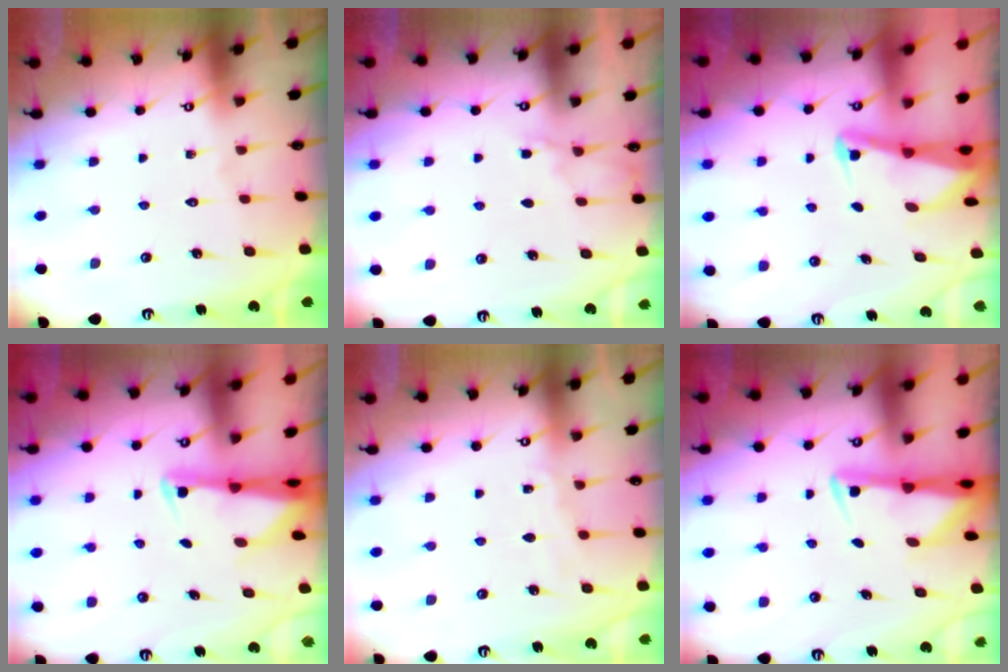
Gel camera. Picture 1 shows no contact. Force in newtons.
{"total": 3.3, "press": 3.3, "slide": 0.4}
{"total": 2.5, "press": 2.4, "slide": 0.6}
{"total": 2.6, "press": 2.6, "slide": 0.5}
{"total": 4.5, "press": 4.4, "slide": 0.6}
{"total": 2.8, "press": 2.8, "slide": 0.6}